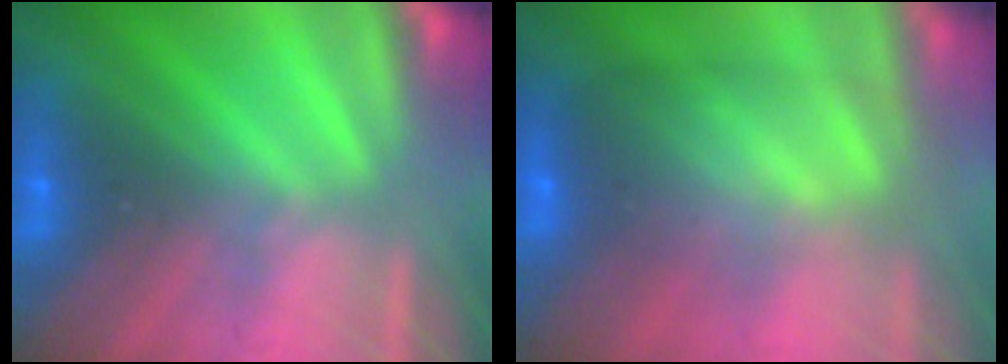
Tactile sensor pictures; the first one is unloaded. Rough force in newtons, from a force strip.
{"total": 6.8}